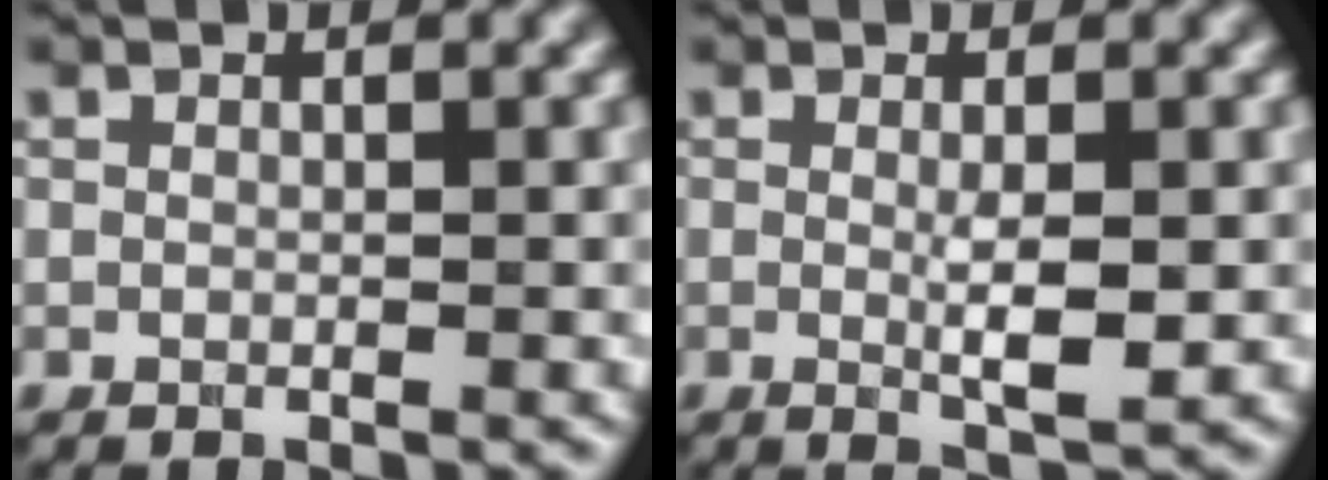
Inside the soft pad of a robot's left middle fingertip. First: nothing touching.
{"total": 2.7, "force": [-0.1, 0.4, 2.7], "torque": [-0.048, -0.005, 0.002]}